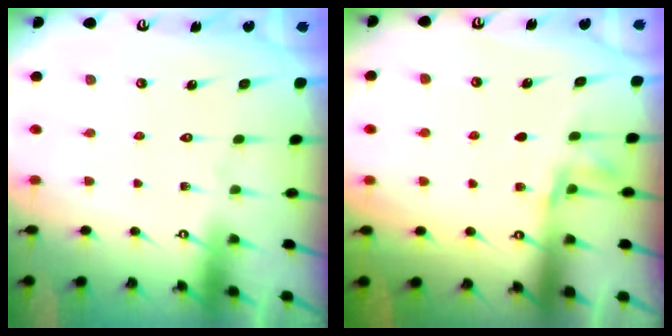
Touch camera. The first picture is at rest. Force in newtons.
{"total": 2.9, "press": 2.8, "slide": 1.0}